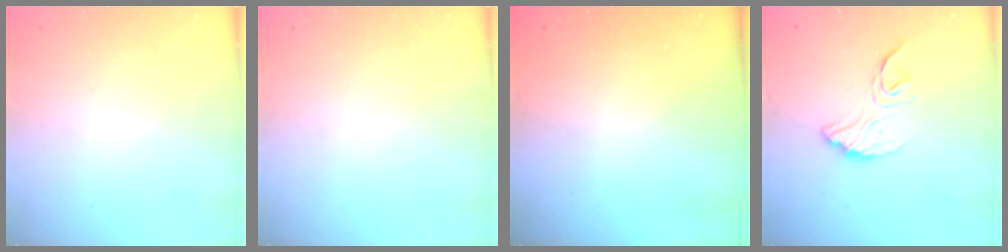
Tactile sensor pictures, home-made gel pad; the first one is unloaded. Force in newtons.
{"total": 0.0}
{"total": 3.2, "press": 3.2, "slide": 0.1}
{"total": 11.4, "press": 11.3, "slide": 0.7}